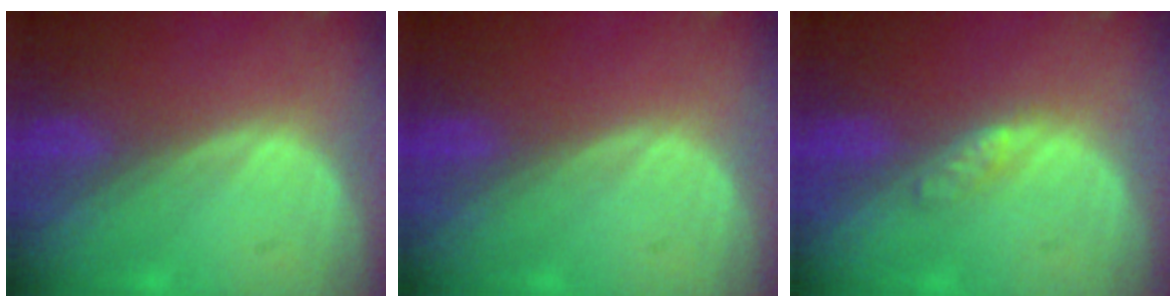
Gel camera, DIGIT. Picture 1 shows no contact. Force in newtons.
{"total": 0.0}
{"total": 2.0, "press": 2.0, "slide": 0.1}